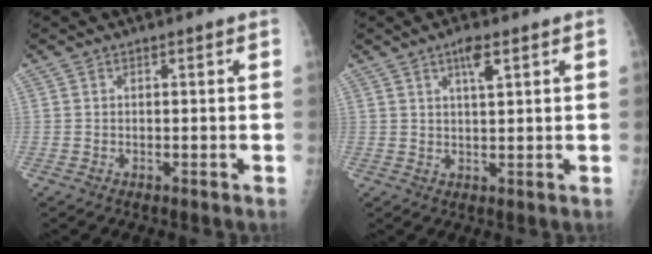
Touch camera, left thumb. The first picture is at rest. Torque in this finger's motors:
{"motor_torque": [2.59, 2.42, 0.54, -0.34, 0.06]}